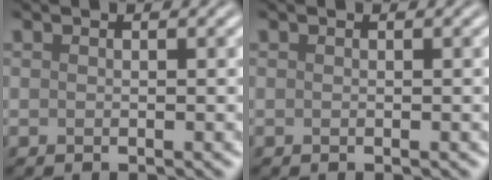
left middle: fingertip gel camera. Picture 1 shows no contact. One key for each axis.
{"total": 0.0}